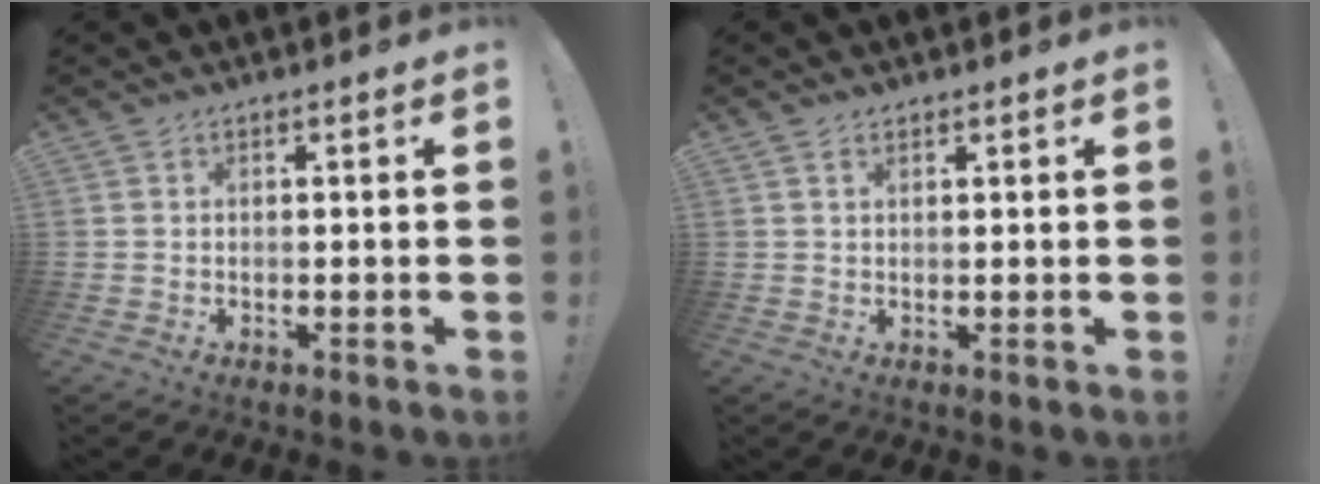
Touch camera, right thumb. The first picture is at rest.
{"total": 1.2, "force": [0.9, 0.7, 0.5], "torque": [-0.010, 0.000, 0.017]}